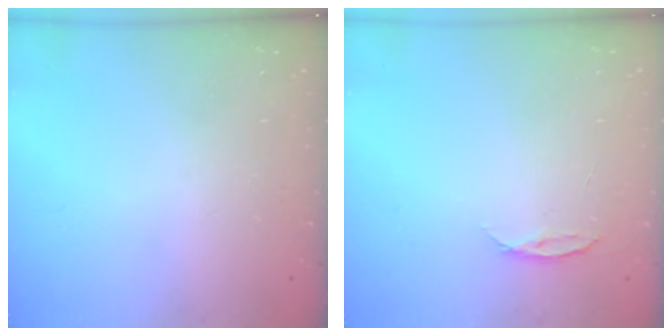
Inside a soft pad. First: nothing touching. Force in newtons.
{"total": 4.0, "press": 4.0, "slide": 0.4}